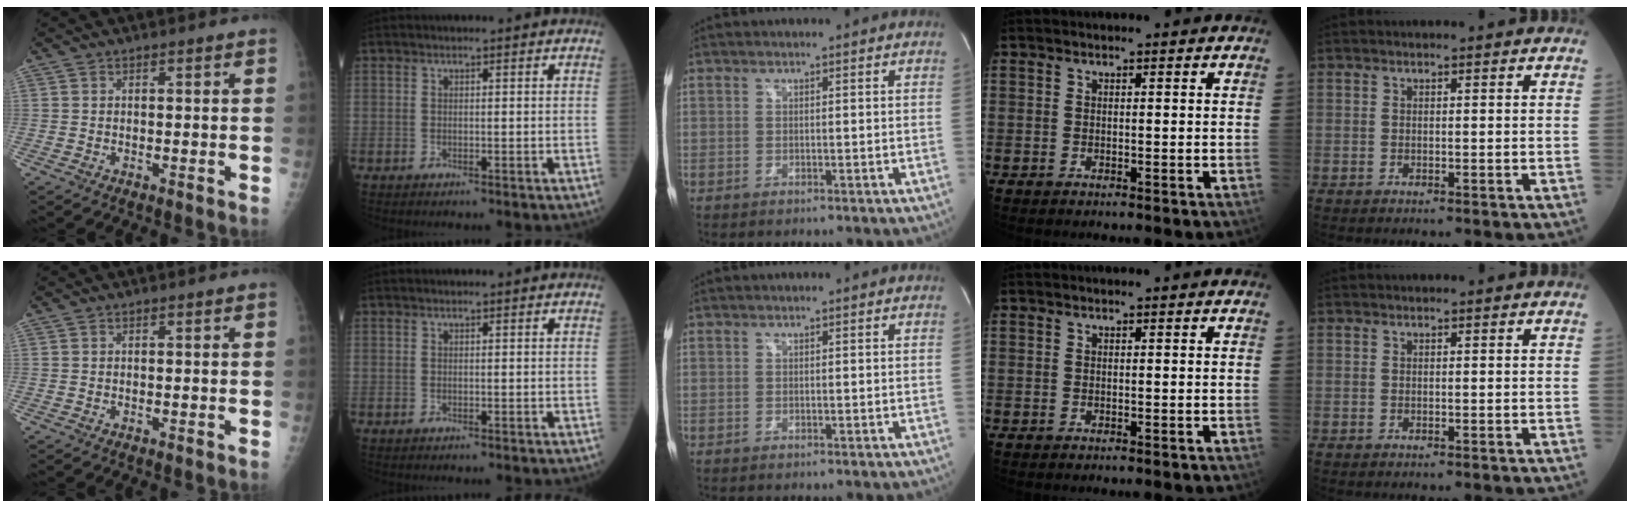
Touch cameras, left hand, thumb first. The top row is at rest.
{}